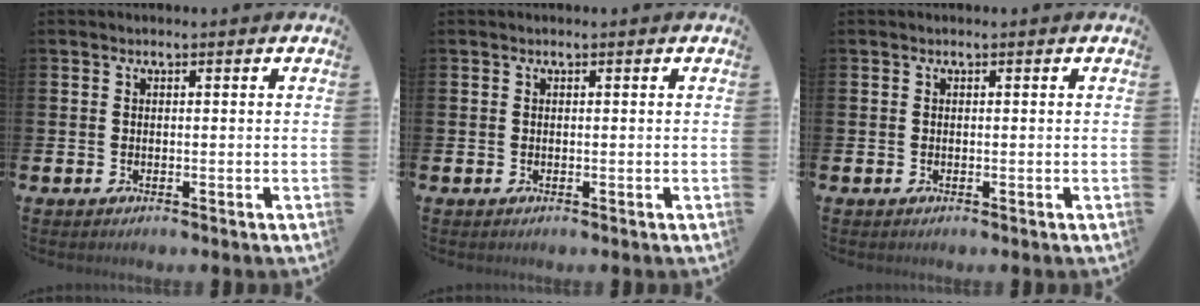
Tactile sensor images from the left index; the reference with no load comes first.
{"total": 0.0}
{"total": 0.0}